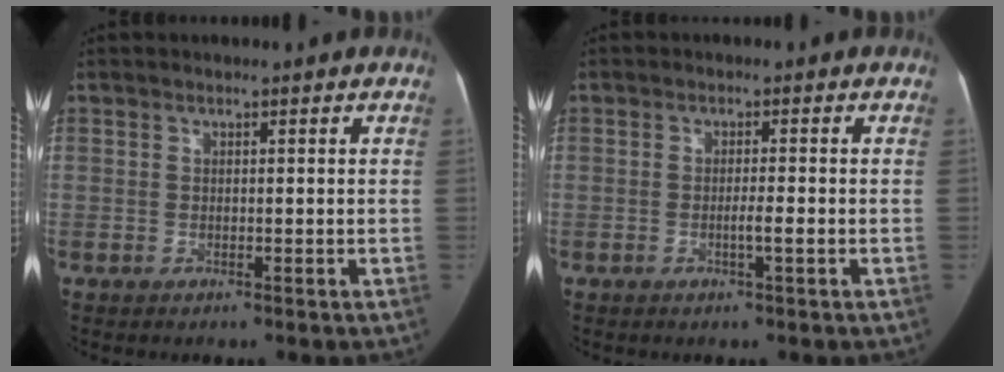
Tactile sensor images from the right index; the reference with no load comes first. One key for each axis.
{"total": 2.2, "fx": -0.7, "fy": 0.0, "fz": 2.1, "tx": -0.037, "ty": 0.001, "tz": -0.015}